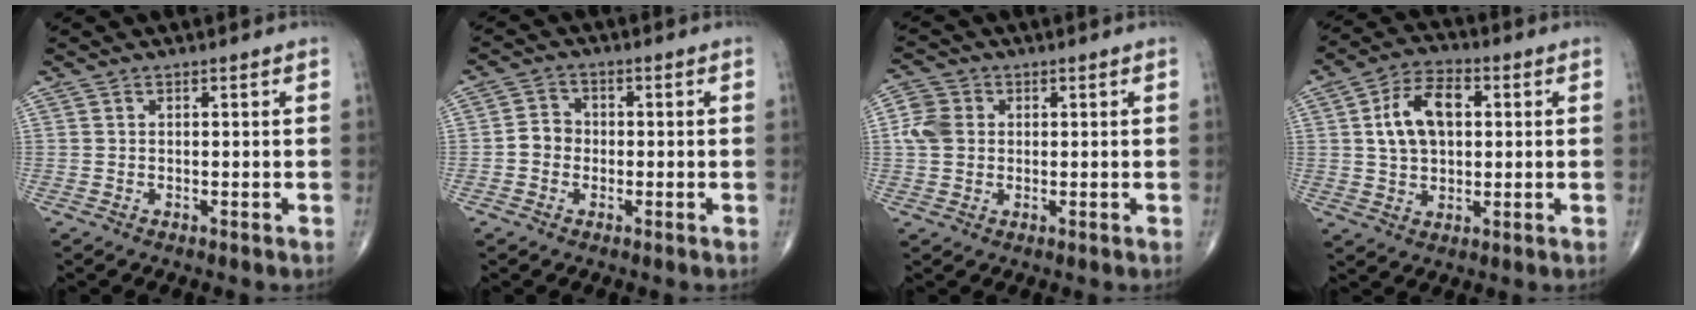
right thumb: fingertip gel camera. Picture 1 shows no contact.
{"total": 3.8, "force": [-0.8, 3.3, 1.6], "torque": [-0.012, 0.013, -0.023]}
{"total": 5.6, "force": [0.6, 4.7, 3.0], "torque": [-0.057, 0.008, 0.006]}
{"total": 10.8, "force": [2.0, 6.8, 8.2], "torque": [-0.135, 0.012, 0.032]}